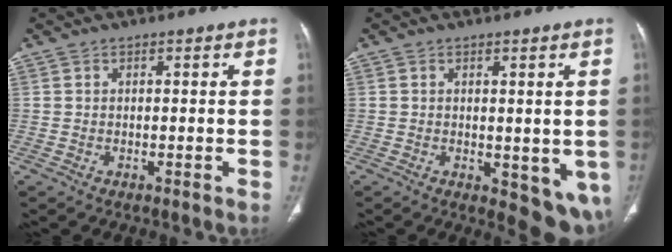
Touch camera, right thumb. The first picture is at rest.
{"total": 8.3, "force": [-1.5, 3.8, 7.2], "torque": [-0.067, -0.017, -0.011]}